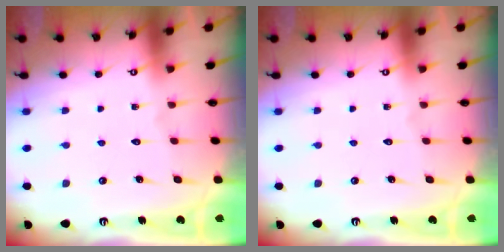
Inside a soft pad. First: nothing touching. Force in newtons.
{"total": 0.0}